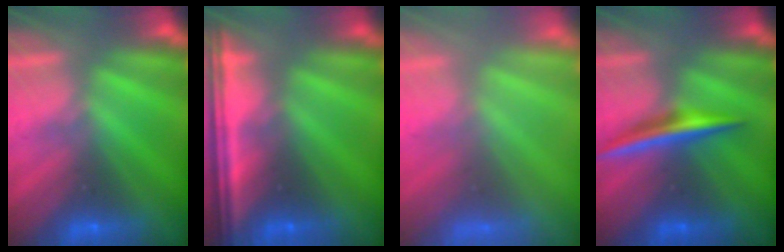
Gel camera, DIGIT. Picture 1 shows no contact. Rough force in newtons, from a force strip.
{"total": 6.3}
{"total": 6.8}
{"total": 1.9}